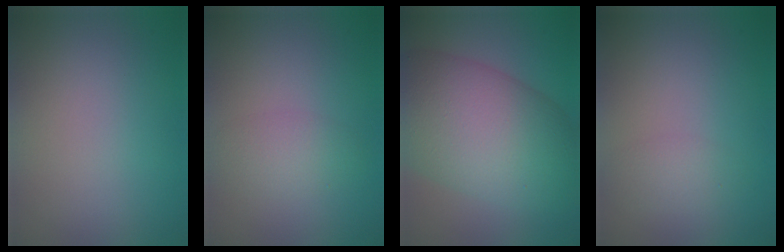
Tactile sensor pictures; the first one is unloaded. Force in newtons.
{"total": 2.4, "press": 2.4, "slide": 0.0}
{"total": 11.8, "press": 11.8, "slide": 0.4}
{"total": 1.5, "press": 1.5, "slide": 0.1}